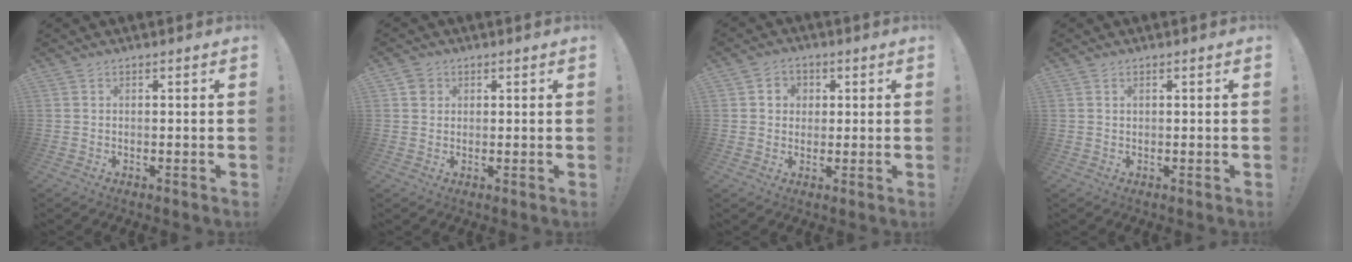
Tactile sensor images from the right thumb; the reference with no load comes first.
{"total": 2.9, "force": [1.2, 2.5, 0.6], "torque": [-0.002, -0.001, 0.021]}
{"total": 4.1, "force": [0.5, 3.9, 0.9], "torque": [-0.010, -0.001, 0.009]}
{"total": 0.8, "force": [0.4, 0.5, 0.5], "torque": [-0.009, 0.002, 0.008]}